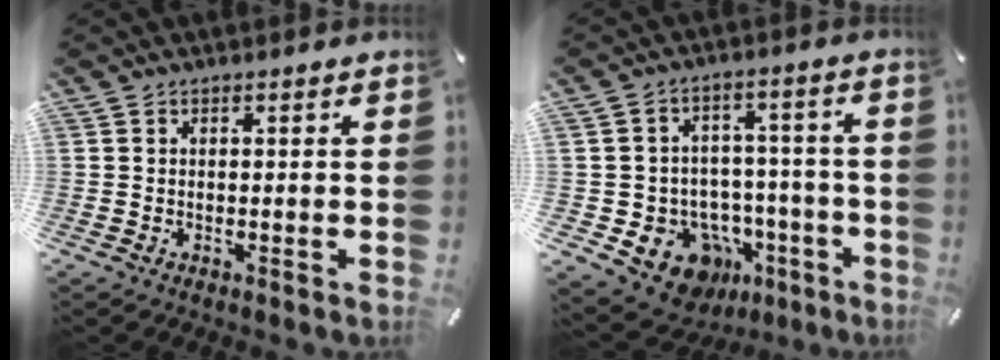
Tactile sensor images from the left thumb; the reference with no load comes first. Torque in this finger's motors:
{"motor_torque": [-0.07, 0.74, 0.27, 0.04, 0.13]}